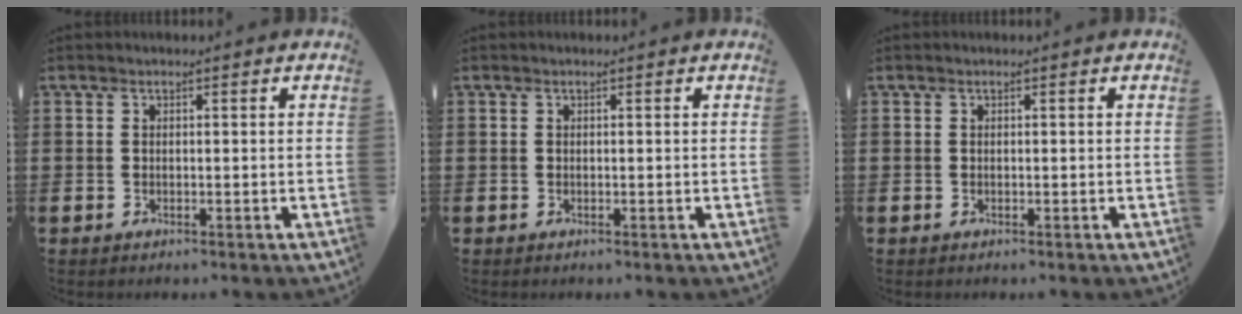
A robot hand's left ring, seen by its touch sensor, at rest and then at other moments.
{"total": 0.0}
{"total": 0.0}